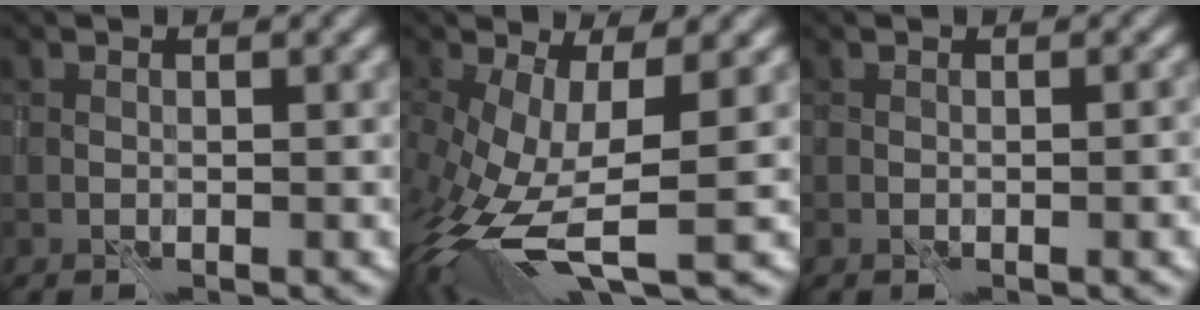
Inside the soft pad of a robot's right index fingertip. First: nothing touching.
{"total": 9.2, "force": [-2.0, 3.5, 8.3], "torque": [-0.194, -0.027, -0.036]}
{"total": 1.8, "force": [-0.4, 0.5, 1.7], "torque": [-0.008, 0.008, 0.001]}